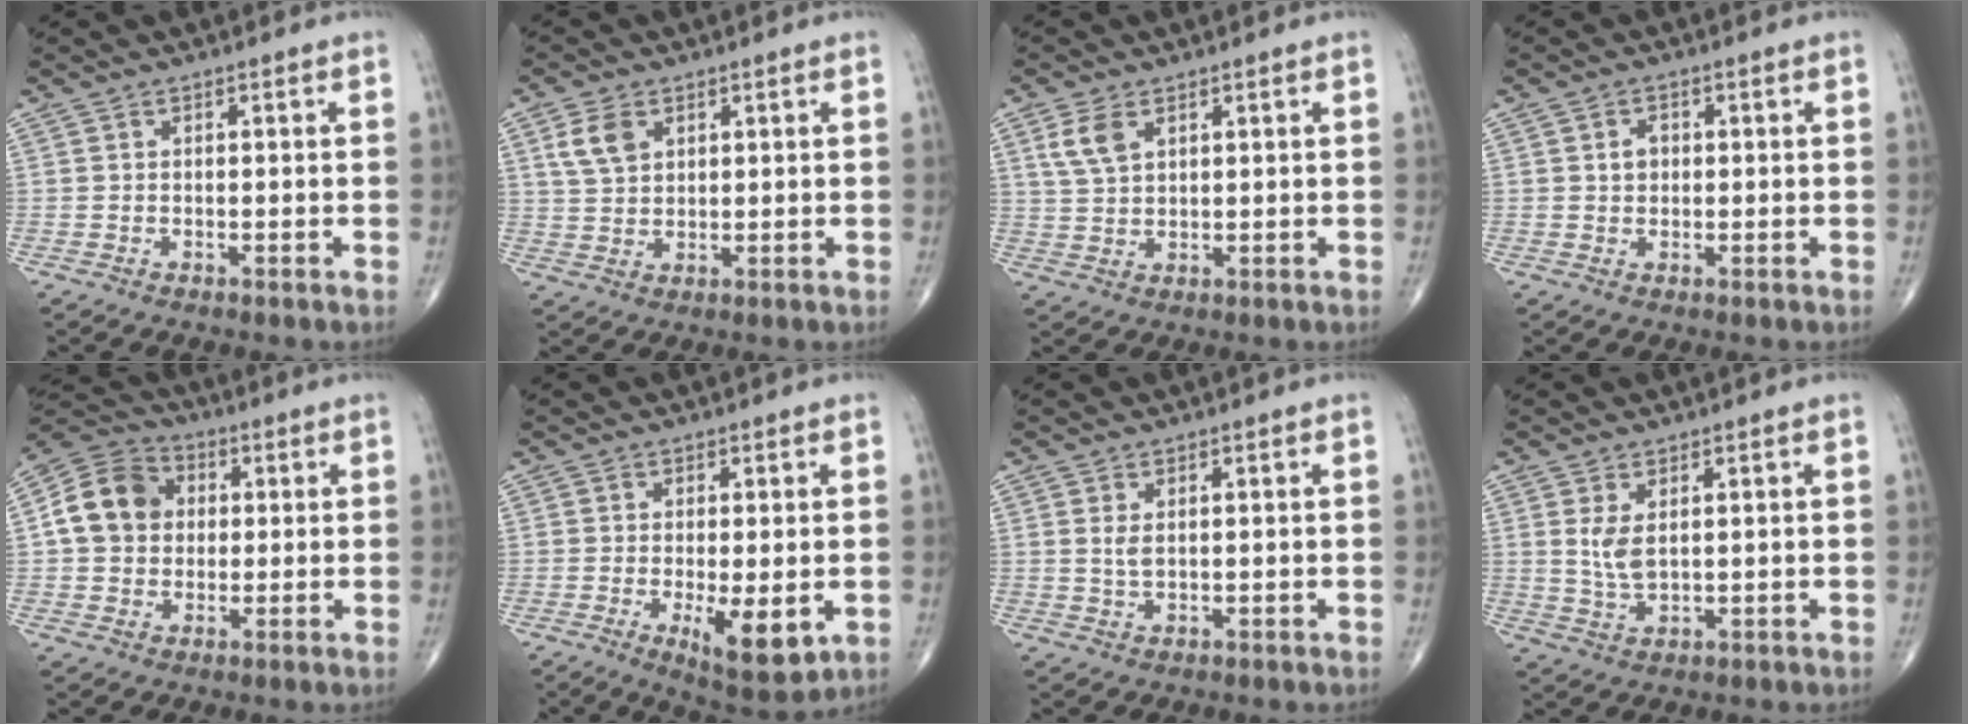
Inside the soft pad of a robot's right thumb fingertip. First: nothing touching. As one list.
[{"total": 5.4, "force": [2.4, 3.6, 3.3], "torque": [-0.056, -0.004, 0.050]}, {"total": 5.0, "force": [2.4, 2.7, 3.4], "torque": [-0.067, -0.002, 0.055]}, {"total": 2.3, "force": [0.3, 1.9, 1.4], "torque": [-0.014, 0.003, 0.006]}, {"total": 11.5, "force": [1.4, 9.5, 6.3], "torque": [-0.098, 0.017, 0.014]}, {"total": 8.4, "force": [-2.0, 2.8, 7.6], "torque": [-0.110, -0.023, -0.025]}, {"total": 2.0, "force": [0.6, 0.9, 1.6], "torque": [-0.032, -0.003, 0.016]}, {"total": 4.1, "force": [1.2, 1.9, 3.4], "torque": [-0.068, -0.011, 0.032]}]